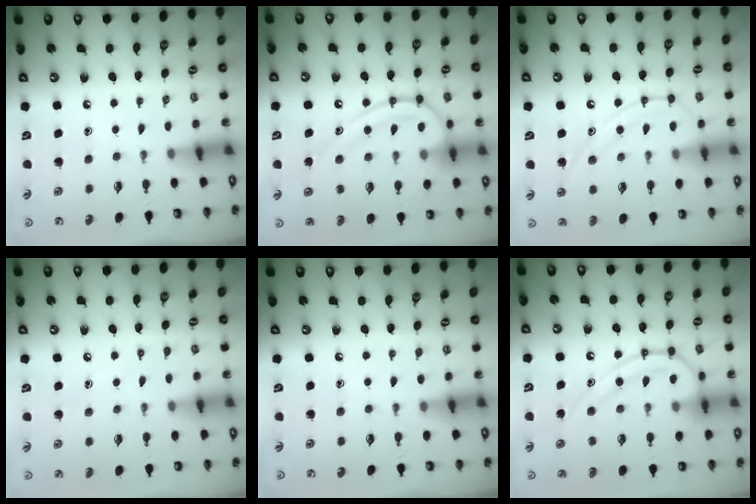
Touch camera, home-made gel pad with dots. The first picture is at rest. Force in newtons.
{"total": 15.6, "press": 15.5, "slide": 1.8}
{"total": 12.2, "press": 12.2, "slide": 1.3}
{"total": 3.9, "press": 3.9, "slide": 0.5}
{"total": 4.1, "press": 4.1, "slide": 0.4}
{"total": 16.1, "press": 16.0, "slide": 1.4}